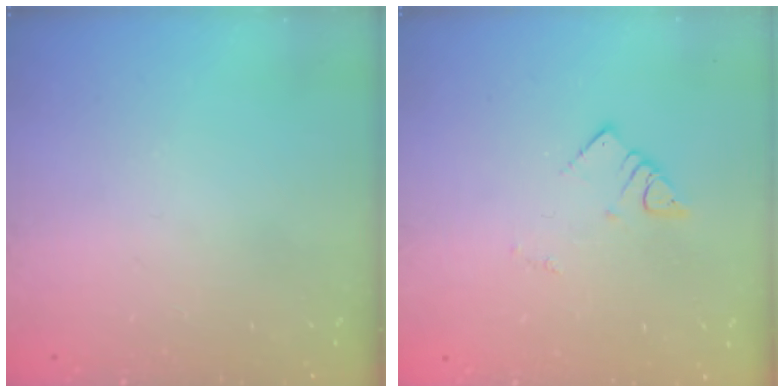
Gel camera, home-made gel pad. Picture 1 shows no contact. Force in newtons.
{"total": 2.7, "press": 2.7, "slide": 0.1}